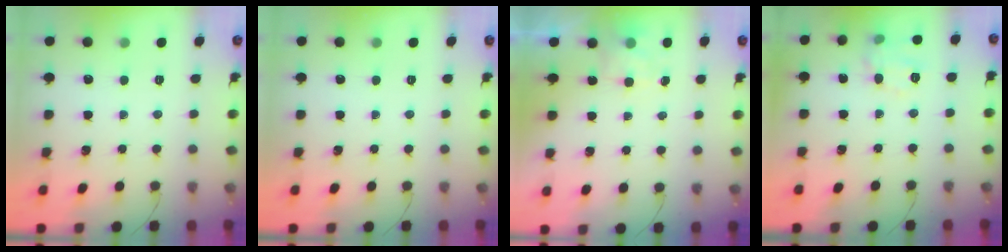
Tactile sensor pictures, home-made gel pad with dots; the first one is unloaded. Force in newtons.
{"total": 0.0}
{"total": 2.4, "press": 1.9, "slide": 1.4}
{"total": 7.2, "press": 7.1, "slide": 1.1}